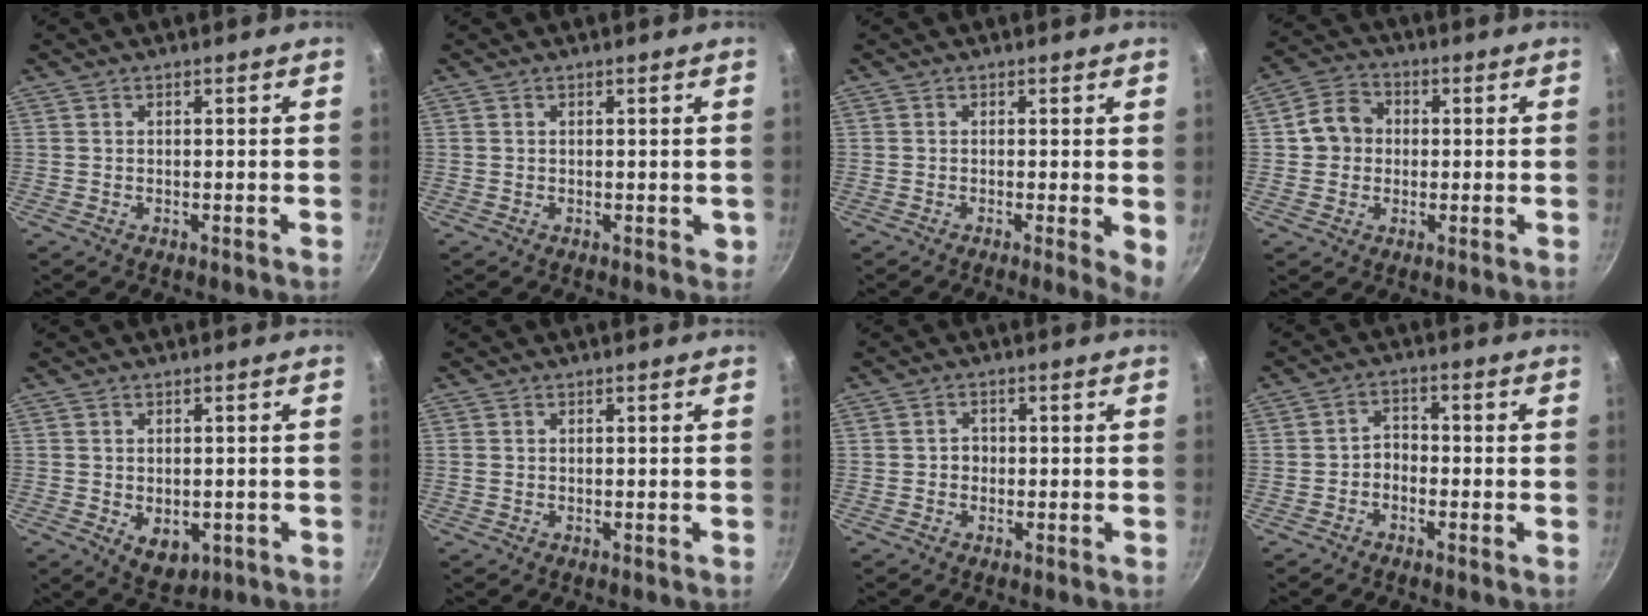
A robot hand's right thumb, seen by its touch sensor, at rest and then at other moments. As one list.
[{"total": 1.1, "force": [0.2, 0.7, 0.8], "torque": [-0.005, 0.000, 0.004]}, {"total": 3.5, "force": [-0.2, 0.7, 3.5], "torque": [-0.043, -0.009, -0.005]}, {"total": 7.0, "force": [0.4, 6.2, 3.2], "torque": [-0.024, 0.015, -0.008]}, {"total": 5.8, "force": [-1.1, 4.0, 4.0], "torque": [-0.045, -0.006, -0.003]}, {"total": 0.5, "force": [0.1, 0.4, 0.2], "torque": [-0.005, 0.002, 0.001]}, {"total": 1.8, "force": [-0.3, 1.6, 0.8], "torque": [-0.004, 0.007, -0.007]}, {"total": 3.0, "force": [-1.6, 2.1, 1.5], "torque": [-0.012, 0.024, -0.033]}]